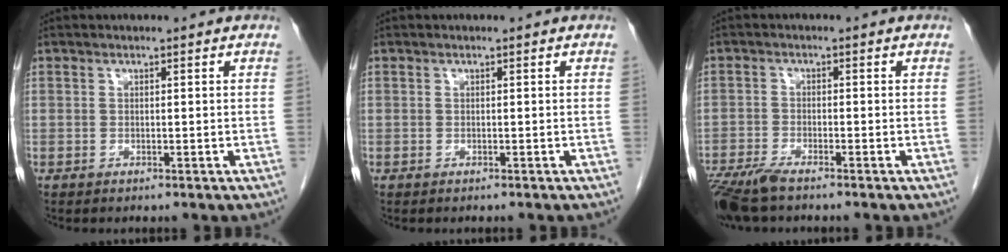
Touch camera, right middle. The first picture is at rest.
{"total": 0.8, "force": [-0.8, 0.2, 0.3], "torque": [-0.006, -0.002, -0.012]}
{"total": 6.3, "force": [-5.1, 1.0, 3.7], "torque": [-0.073, -0.017, -0.095]}